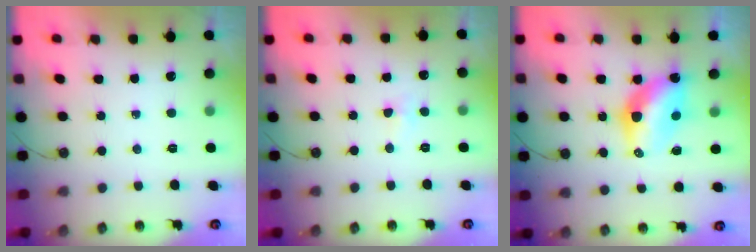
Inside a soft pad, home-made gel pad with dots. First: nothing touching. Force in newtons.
{"total": 3.6, "press": 3.5, "slide": 0.9}
{"total": 10.1, "press": 10.1, "slide": 1.0}